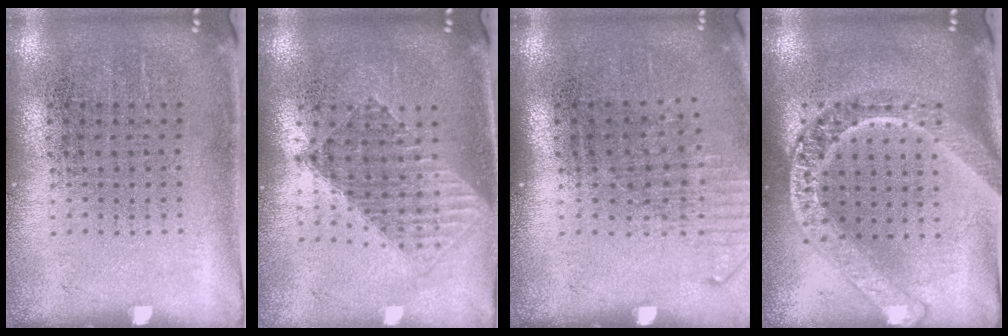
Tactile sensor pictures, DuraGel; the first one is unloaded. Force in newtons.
{"total": 1.6, "press": 1.3, "slide": 0.9}
{"total": 1.3, "press": 1.1, "slide": 0.8}
{"total": 2.4, "press": 2.4, "slide": 0.2}